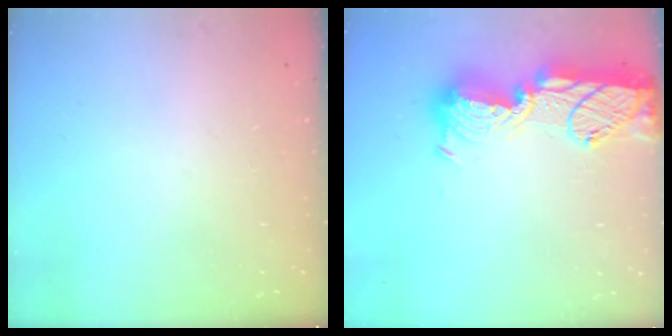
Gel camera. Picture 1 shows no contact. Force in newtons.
{"total": 19.3, "press": 19.2, "slide": 1.1}